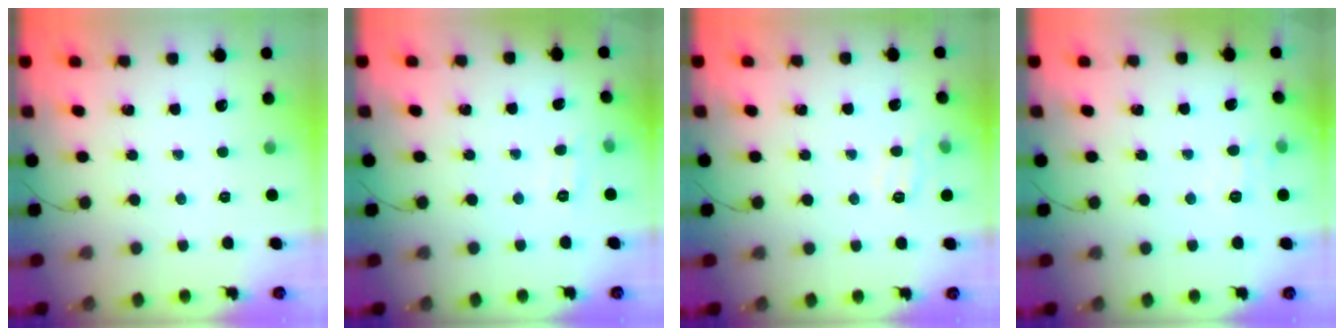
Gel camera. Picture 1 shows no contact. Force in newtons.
{"total": 6.1, "press": 6.0, "slide": 1.3}
{"total": 8.2, "press": 8.1, "slide": 1.1}
{"total": 4.8, "press": 4.4, "slide": 1.7}